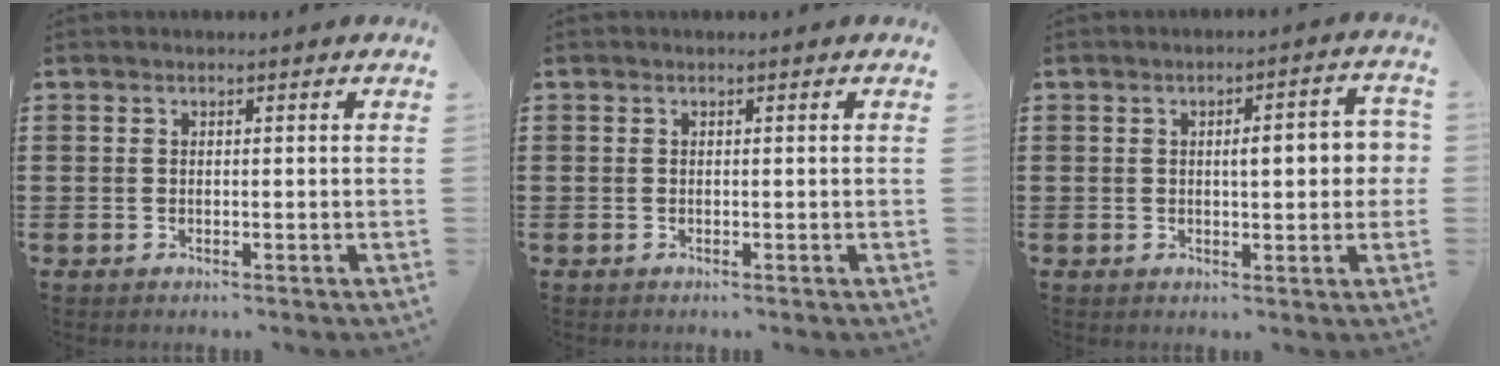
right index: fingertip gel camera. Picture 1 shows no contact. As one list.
[{"total": 0.0}, {"total": 4.9, "force": [0.4, 1.2, 4.7], "torque": [-0.069, -0.001, 0.001]}]